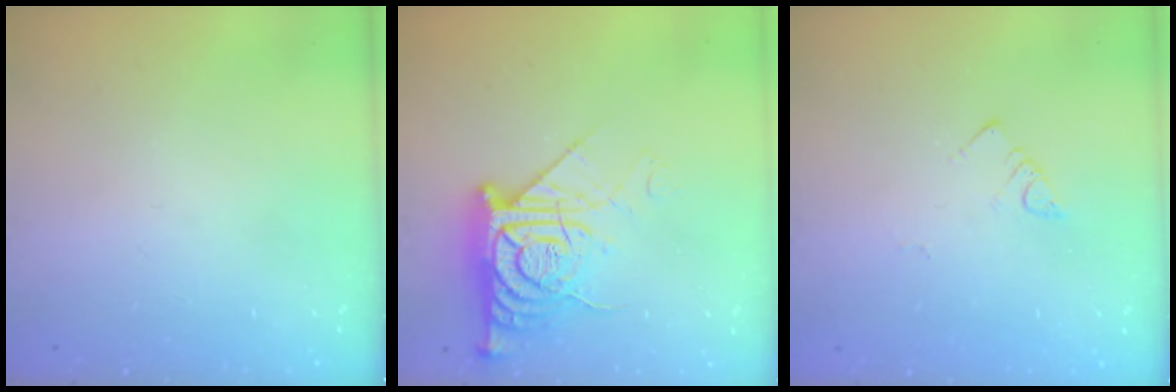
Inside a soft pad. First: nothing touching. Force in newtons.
{"total": 14.0, "press": 13.9, "slide": 1.4}
{"total": 2.7, "press": 2.6, "slide": 0.5}